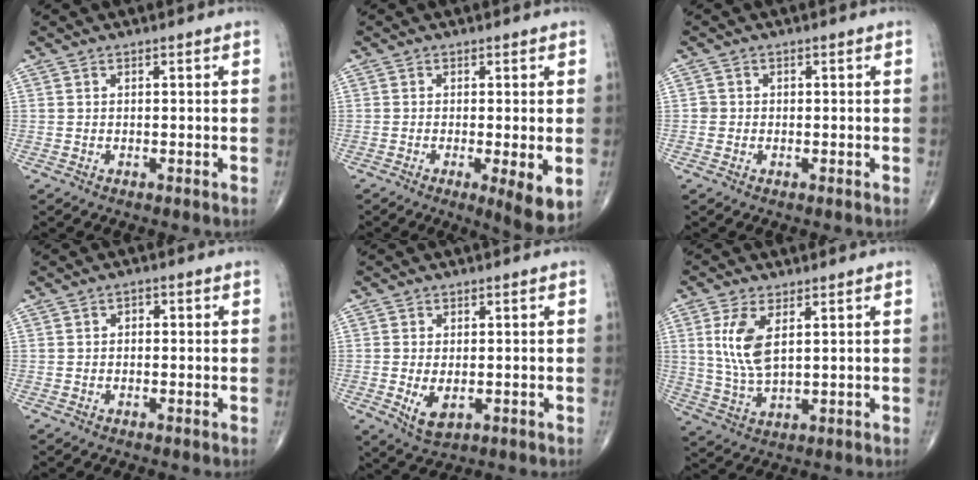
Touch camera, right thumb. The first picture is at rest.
{"total": 6.4, "force": [-1.4, 1.2, 6.1], "torque": [-0.097, -0.021, -0.023]}
{"total": 1.6, "force": [-0.3, 1.5, 0.2], "torque": [0.007, 0.006, -0.008]}
{"total": 1.3, "force": [0.0, 1.0, 0.8], "torque": [-0.001, 0.004, -0.006]}
{"total": 4.7, "force": [-1.0, 2.5, 3.8], "torque": [-0.068, -0.012, -0.008]}
{"total": 8.4, "force": [2.5, 3.8, 7.0], "torque": [-0.149, -0.010, 0.057]}